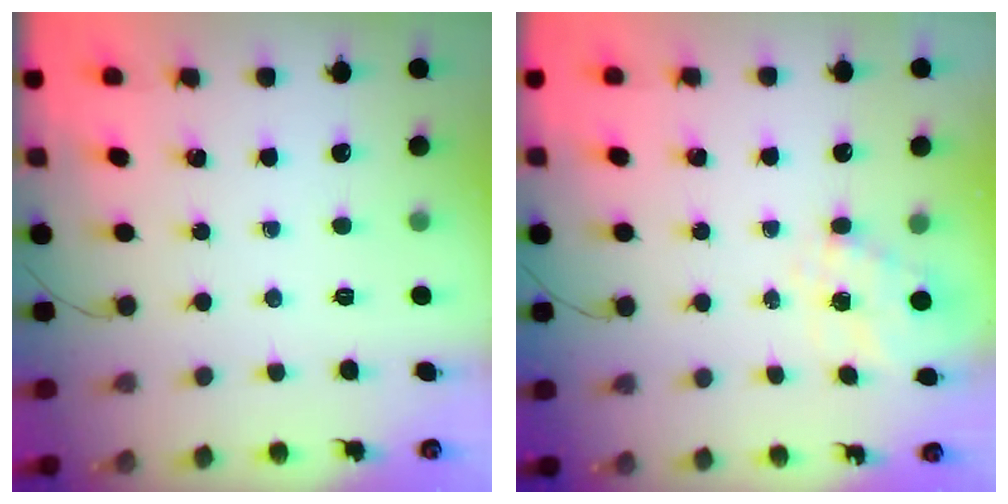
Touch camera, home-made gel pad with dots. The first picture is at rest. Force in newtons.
{"total": 5.3, "press": 5.2, "slide": 1.0}